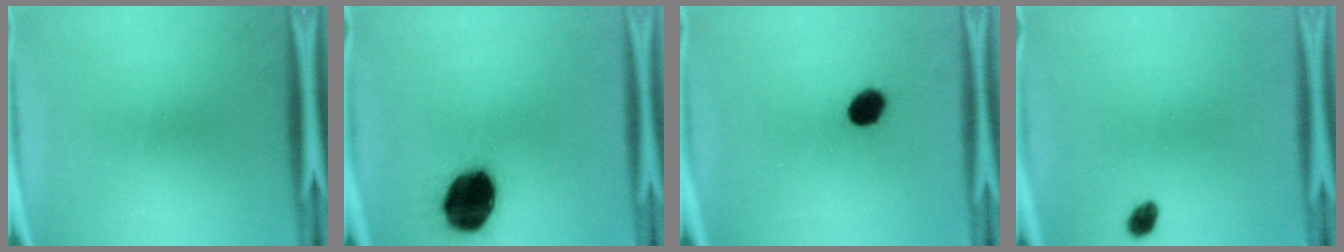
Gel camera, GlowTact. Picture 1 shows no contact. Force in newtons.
{"total": 19.6}
{"total": 6.4}
{"total": 2.2}